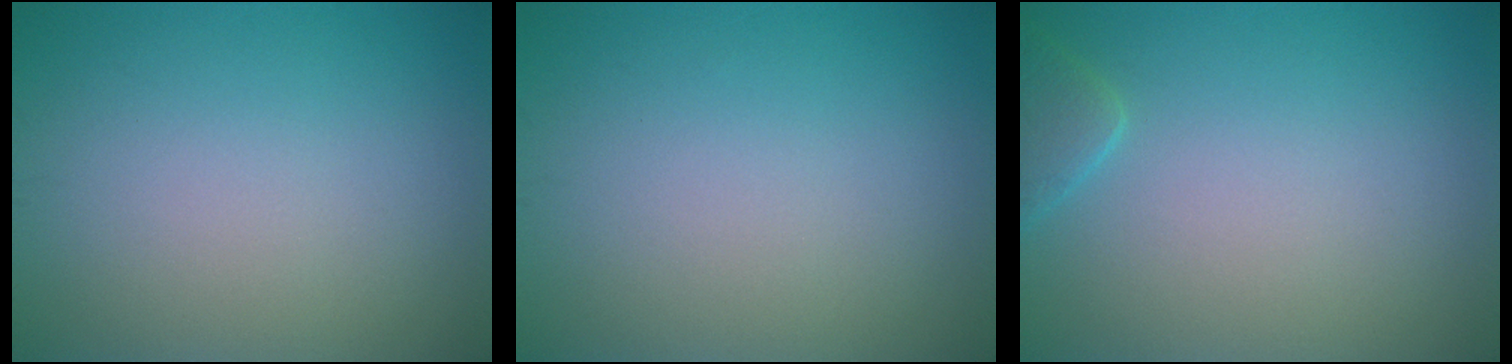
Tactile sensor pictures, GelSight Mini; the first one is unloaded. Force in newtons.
{"total": 0.0}
{"total": 1.9, "press": 1.9, "slide": 0.2}